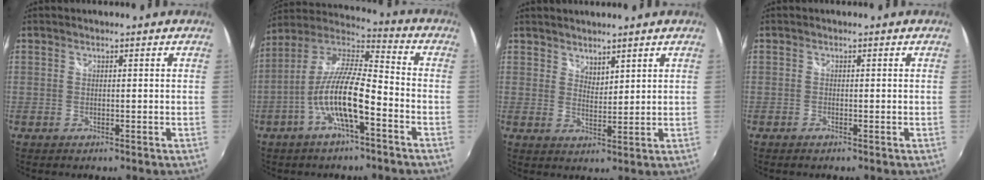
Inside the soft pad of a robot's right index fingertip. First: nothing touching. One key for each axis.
{"total": 13.2, "fx": -5.1, "fy": 2.9, "fz": 11.8, "tx": -0.232, "ty": 0.003, "tz": -0.099}
{"total": 3.0, "fx": 2.7, "fy": 1.1, "fz": 0.8, "tx": -0.008, "ty": 0.000, "tz": 0.048}
{"total": 0.5, "fx": -0.5, "fy": 0.2, "fz": 0.1, "tx": -0.004, "ty": -0.003, "tz": -0.012}